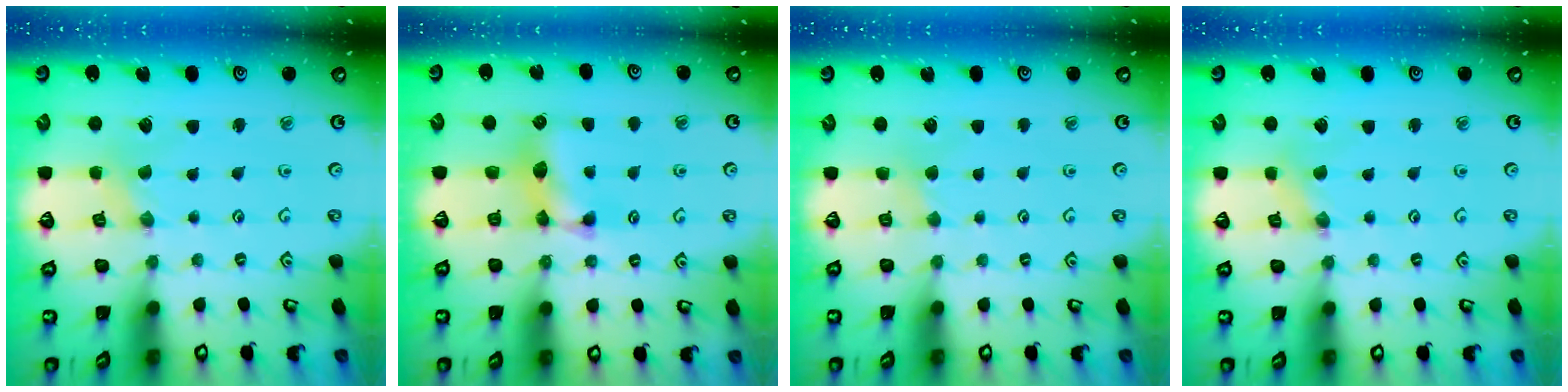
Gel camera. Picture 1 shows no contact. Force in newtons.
{"total": 9.8, "press": 9.8, "slide": 0.3}
{"total": 2.0, "press": 2.0, "slide": 0.3}
{"total": 1.1, "press": 1.1, "slide": 0.2}